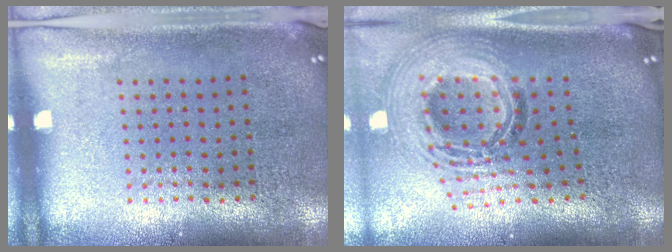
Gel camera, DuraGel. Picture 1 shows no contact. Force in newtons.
{"total": 2.2, "press": 1.6, "slide": 1.4}